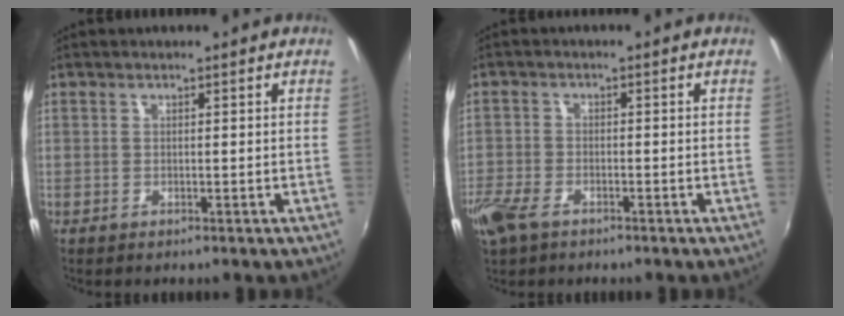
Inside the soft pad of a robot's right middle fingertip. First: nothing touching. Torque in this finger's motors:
{"motor_torque": [0.05, -0.04, 0.16, 0.06]}